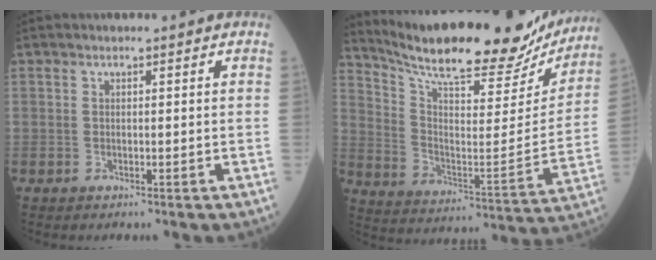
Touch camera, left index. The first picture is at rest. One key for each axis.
{"total": 25.8, "fx": 23.2, "fy": 4.6, "fz": 10.3, "tx": -0.169, "ty": -0.050, "tz": 0.328}